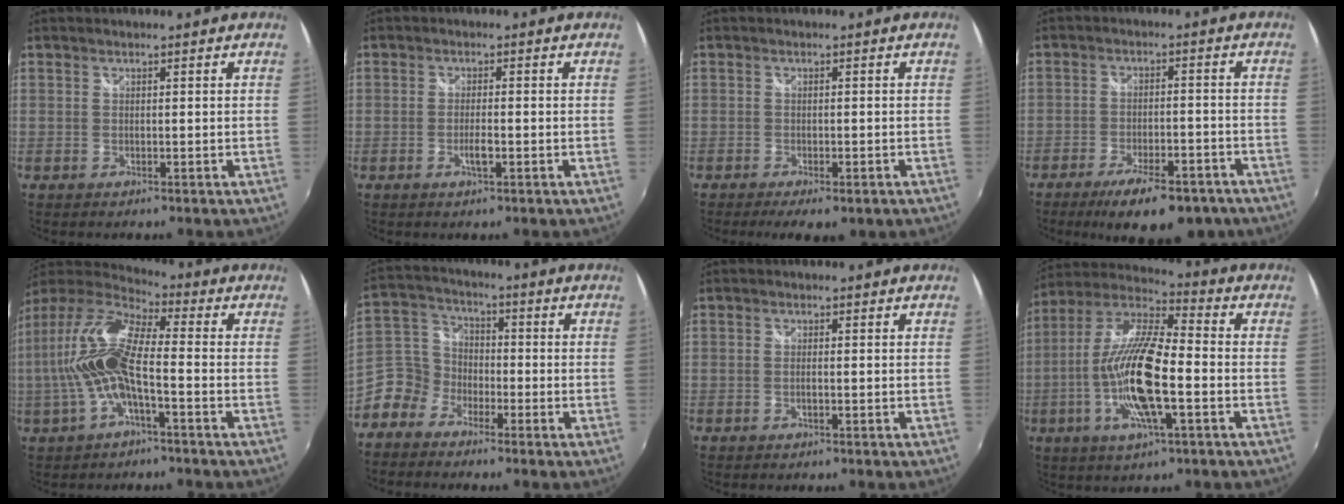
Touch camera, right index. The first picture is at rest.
{"total": 2.6, "force": [-1.0, 0.5, 2.3], "torque": [-0.046, -0.002, -0.019]}
{"total": 5.4, "force": [-3.7, 1.9, 3.5], "torque": [-0.078, -0.022, -0.057]}
{"total": 14.6, "force": [-10.7, 4.9, 8.7], "torque": [-0.159, -0.021, -0.151]}
{"total": 14.7, "force": [-1.9, 4.1, 14.0], "torque": [-0.275, 0.004, -0.037]}
{"total": 8.3, "force": [-5.3, 6.1, 1.5], "torque": [-0.042, 0.033, -0.125]}
{"total": 1.2, "force": [-0.3, 0.1, 1.1], "torque": [-0.022, 0.000, -0.008]}
{"total": 17.8, "force": [-4.5, 4.4, 16.6], "torque": [-0.326, -0.011, -0.093]}